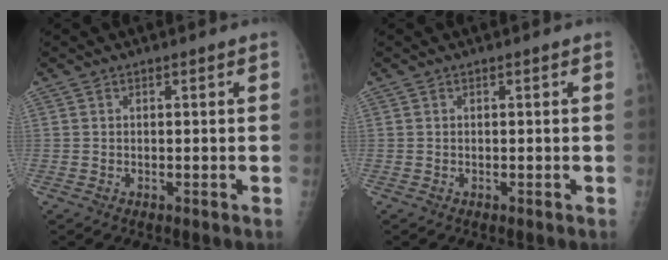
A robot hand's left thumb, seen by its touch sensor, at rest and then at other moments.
{"total": 0.0}